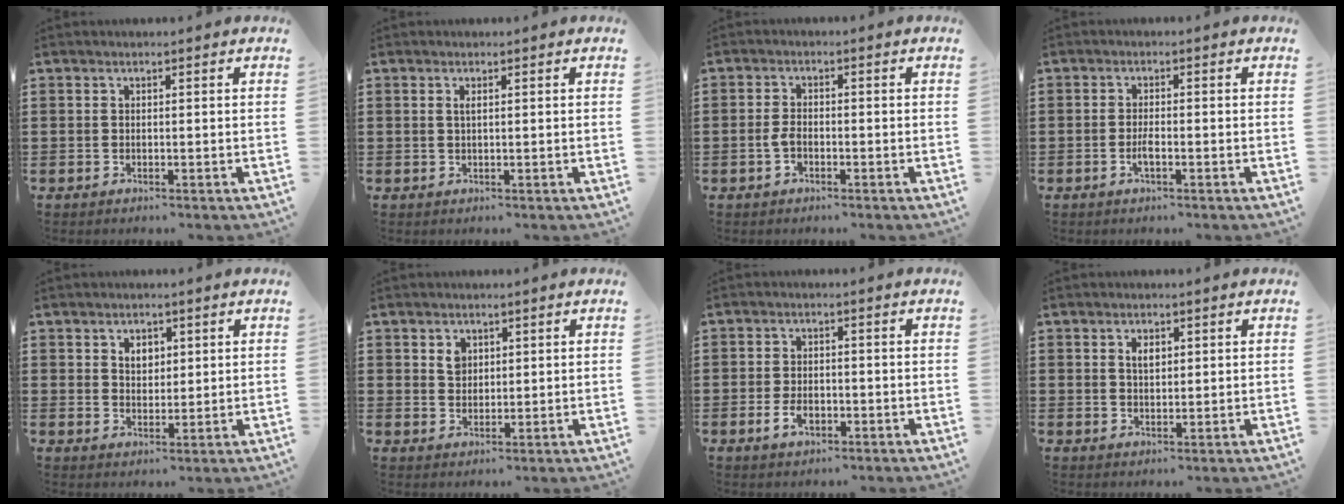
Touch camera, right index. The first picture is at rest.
{"total": 0.8, "force": [0.2, 0.2, 0.7], "torque": [-0.015, 0.001, 0.004]}
{"total": 2.5, "force": [-0.9, 1.3, 1.9], "torque": [-0.053, -0.004, -0.021]}
{"total": 2.0, "force": [-0.8, 0.4, 1.8], "torque": [-0.032, 0.000, -0.014]}
{"total": 2.9, "force": [1.4, 2.1, 1.4], "torque": [-0.027, 0.006, 0.023]}
{"total": 2.4, "force": [1.3, 1.8, 1.0], "torque": [-0.016, 0.002, 0.024]}
{"total": 3.2, "force": [-1.4, 1.8, 2.3], "torque": [-0.043, 0.000, -0.025]}
{"total": 2.2, "force": [0.9, 1.2, 1.6], "torque": [-0.035, 0.006, 0.015]}